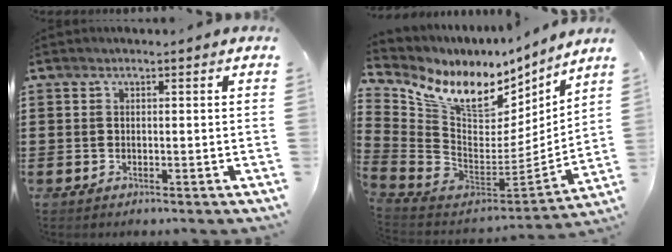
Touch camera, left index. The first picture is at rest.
{"total": 11.5, "force": [7.4, 5.9, 6.5], "torque": [-0.148, -0.059, 0.129]}